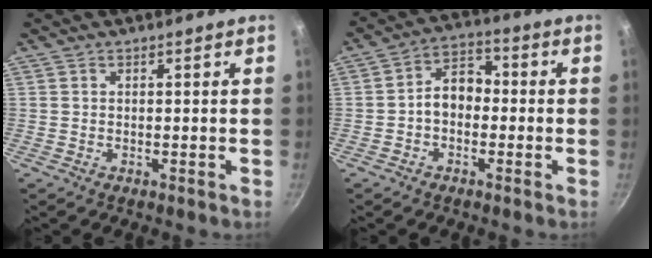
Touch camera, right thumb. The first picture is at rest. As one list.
[{"total": 7.0, "force": [-1.1, 5.1, 4.7], "torque": [-0.045, 0.030, -0.034]}]